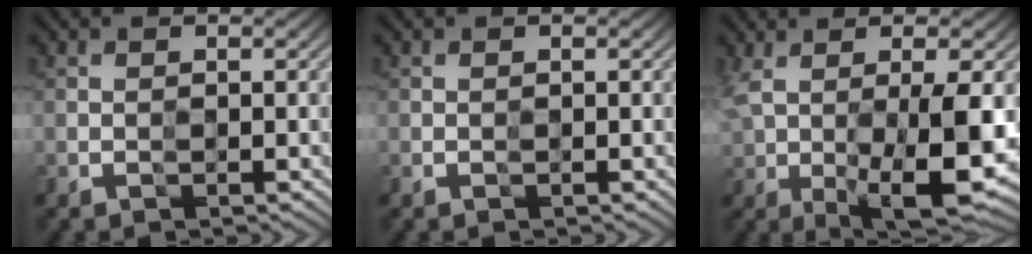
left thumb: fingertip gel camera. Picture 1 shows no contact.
{"total": 0.0}
{"total": 12.1, "force": [-0.6, 4.1, 11.3], "torque": [-0.211, -0.005, 0.006]}